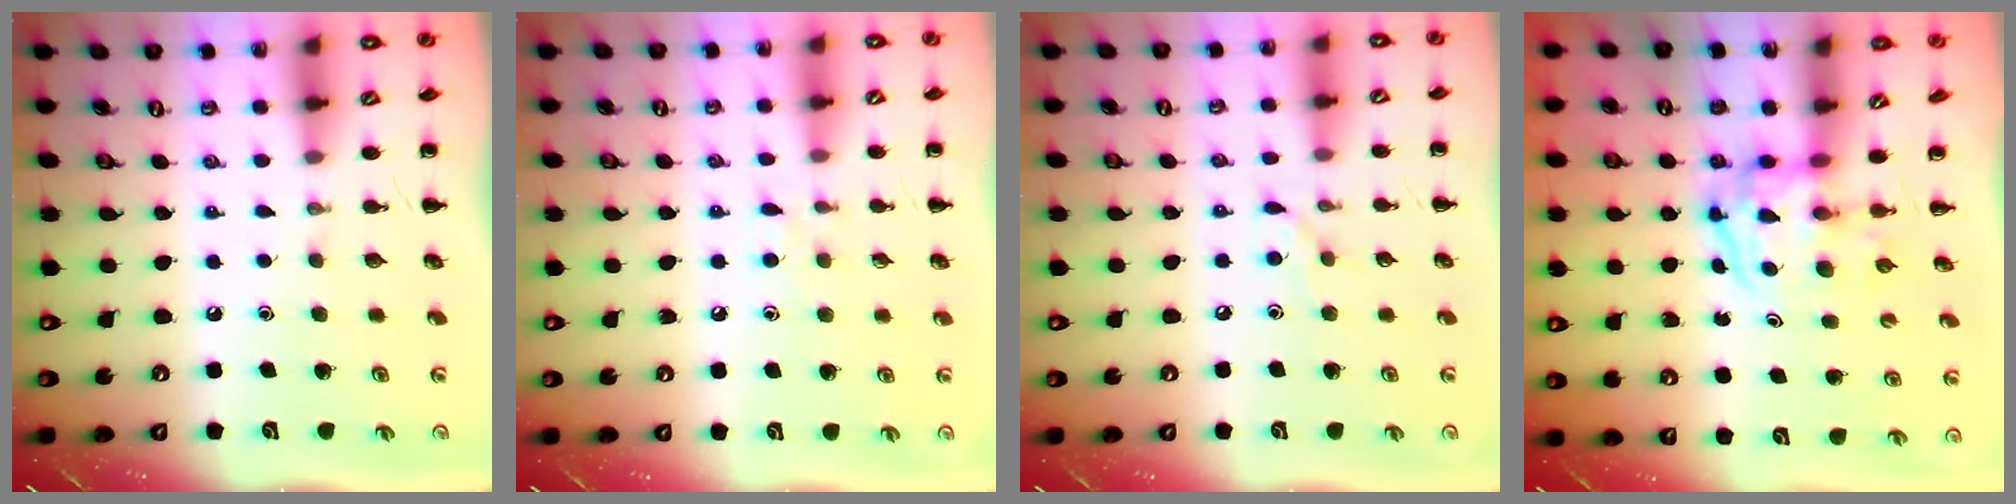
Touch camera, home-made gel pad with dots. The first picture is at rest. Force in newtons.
{"total": 6.7, "press": 6.2, "slide": 2.5}
{"total": 6.0, "press": 5.6, "slide": 2.1}
{"total": 3.8, "press": 3.7, "slide": 0.5}